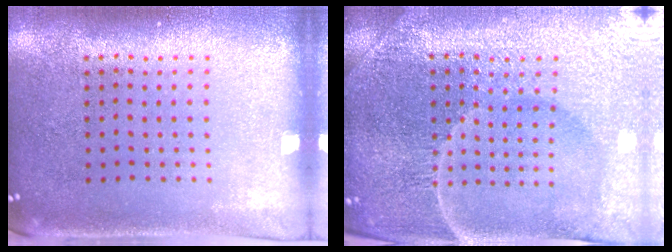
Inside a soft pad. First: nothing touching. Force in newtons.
{"total": 5.6, "press": 5.2, "slide": 2.1}